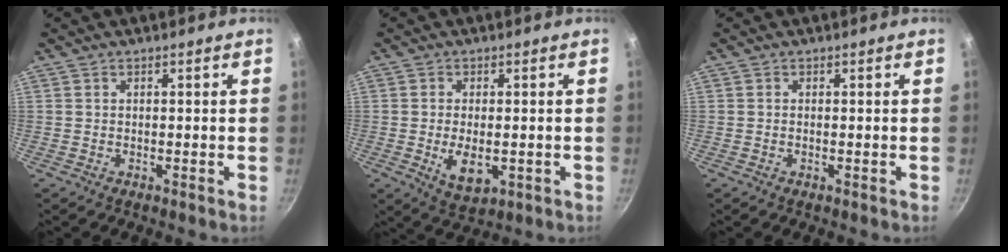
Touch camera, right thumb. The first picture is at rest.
{"total": 6.7, "force": [-1.1, 3.6, 5.5], "torque": [-0.091, -0.011, -0.009]}
{"total": 0.0}